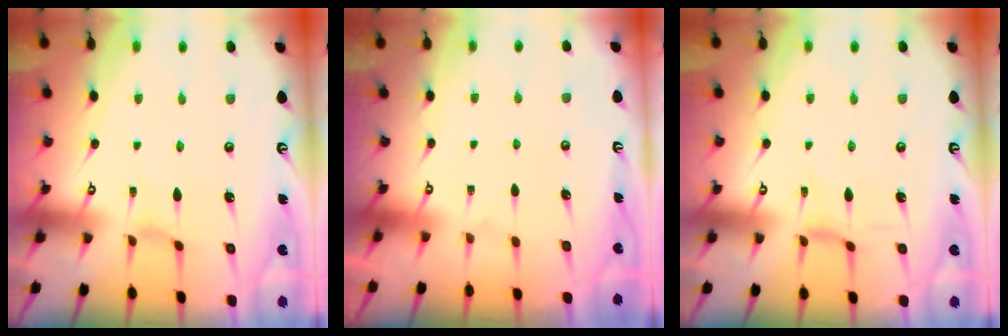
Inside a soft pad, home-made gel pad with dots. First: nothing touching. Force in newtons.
{"total": 0.0}
{"total": 0.0}